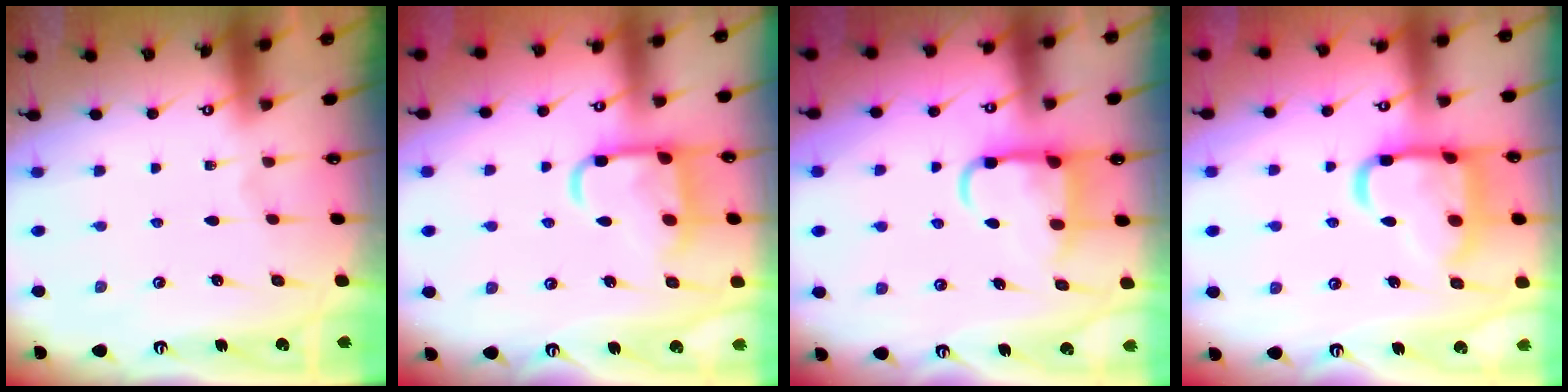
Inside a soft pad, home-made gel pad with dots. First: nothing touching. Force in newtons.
{"total": 14.1, "press": 14.1, "slide": 1.3}
{"total": 9.6, "press": 9.5, "slide": 1.3}
{"total": 18.5, "press": 18.5, "slide": 1.7}